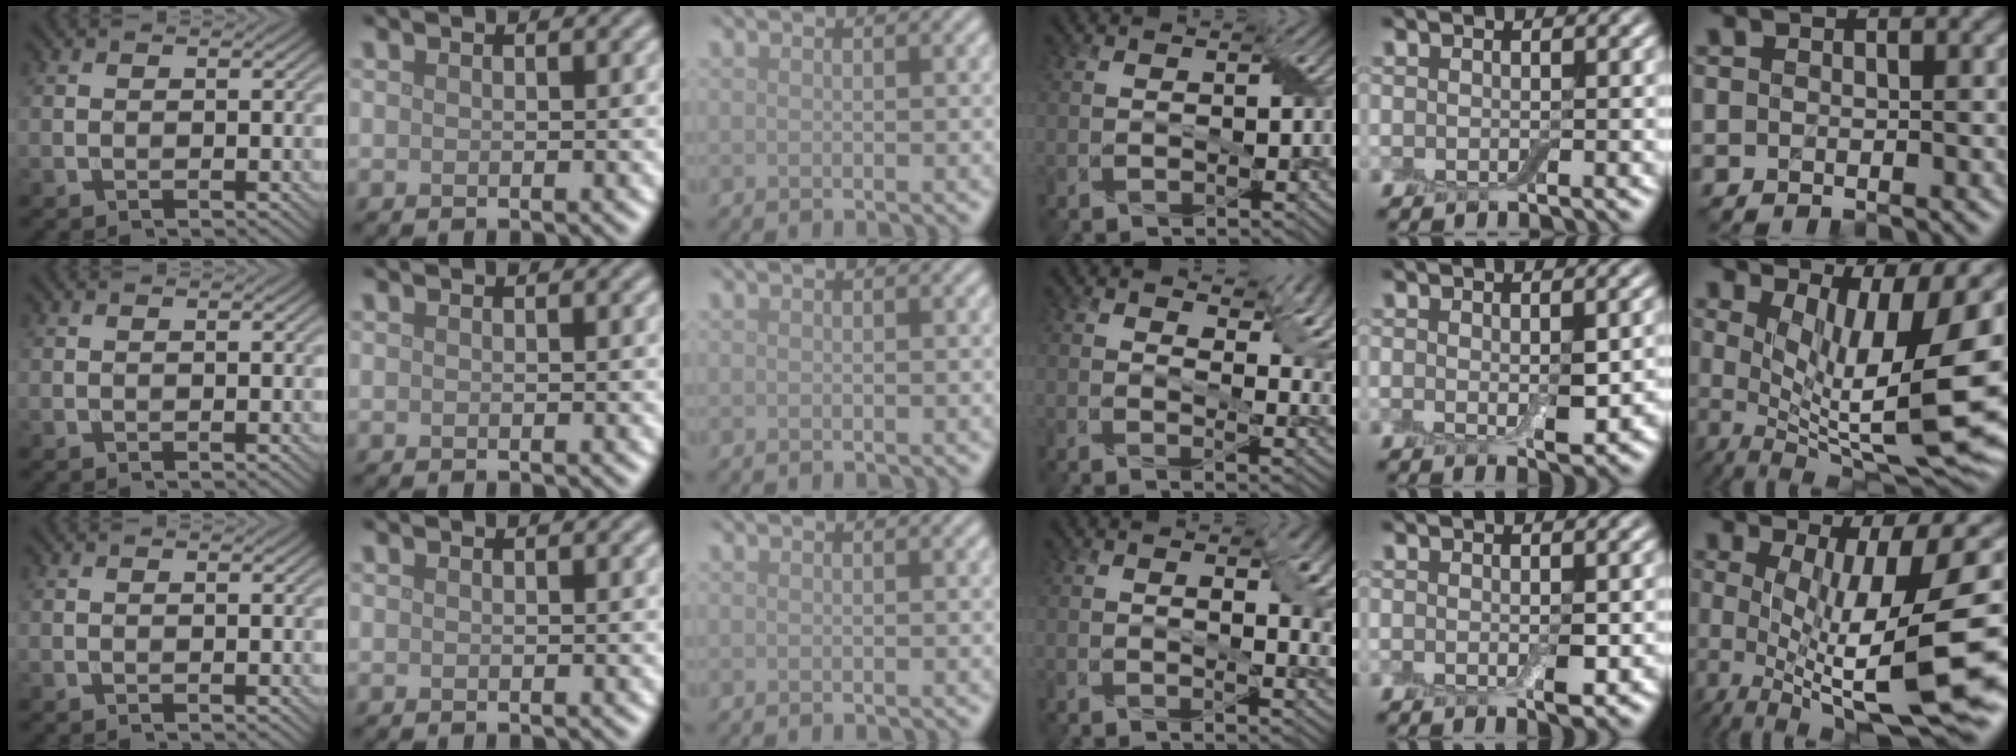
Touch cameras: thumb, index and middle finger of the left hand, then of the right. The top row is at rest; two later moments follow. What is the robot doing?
{"motion": "peel", "object": "aluminum foil"}